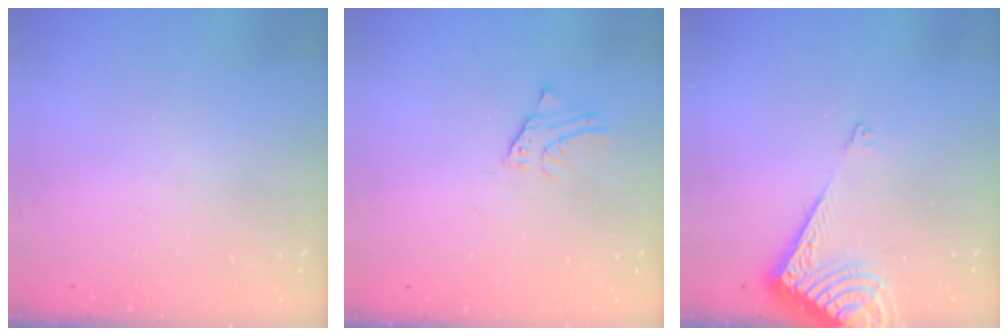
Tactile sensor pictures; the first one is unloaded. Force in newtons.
{"total": 2.3, "press": 2.3, "slide": 0.1}
{"total": 8.6, "press": 8.5, "slide": 1.0}